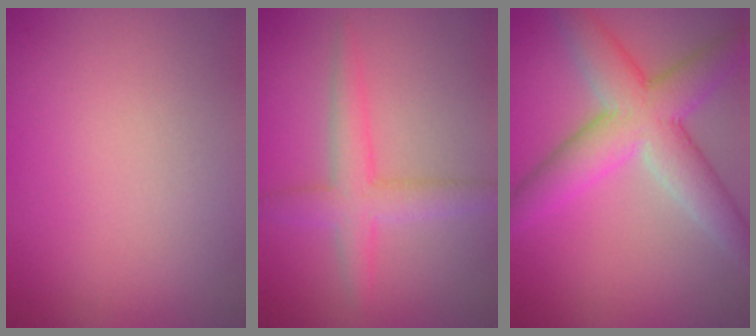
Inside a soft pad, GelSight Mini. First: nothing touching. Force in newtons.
{"total": 3.5, "press": 3.5, "slide": 0.2}
{"total": 7.0, "press": 7.0, "slide": 0.2}